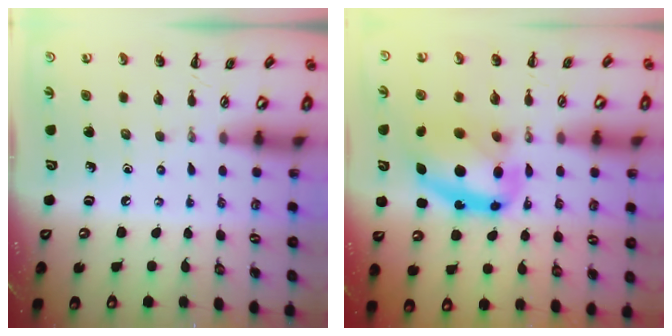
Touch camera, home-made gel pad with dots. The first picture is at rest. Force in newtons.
{"total": 13.6, "press": 13.2, "slide": 3.3}